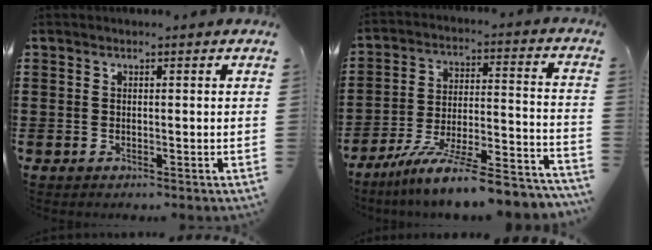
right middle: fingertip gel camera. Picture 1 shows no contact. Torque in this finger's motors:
{"motor_torque": [1.34, -0.79, 0.66, 0.21]}